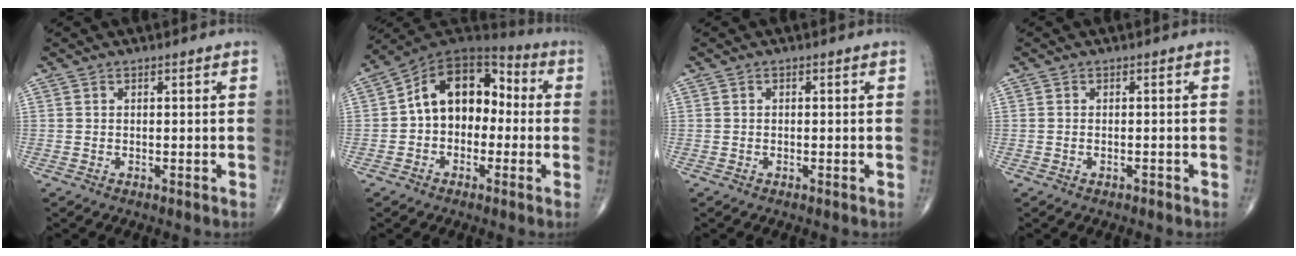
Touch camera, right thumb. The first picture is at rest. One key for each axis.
{"total": 14.3, "fx": -0.2, "fy": 10.0, "fz": 10.2, "tx": -0.119, "ty": 0.052, "tz": -0.021}
{"total": 0.0}
{"total": 0.6, "fx": -0.4, "fy": 0.3, "fz": 0.4, "tx": -0.012, "ty": 0.007, "tz": -0.005}